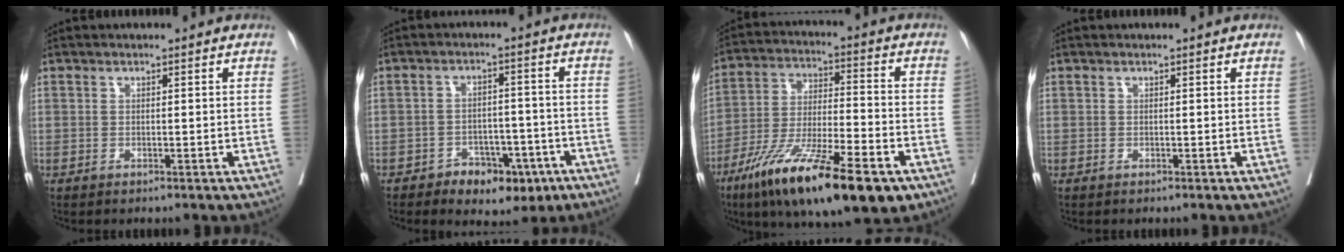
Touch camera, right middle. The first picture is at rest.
{"total": 7.5, "force": [-4.3, 4.5, 4.2], "torque": [-0.051, 0.015, -0.057]}
{"total": 21.2, "force": [-12.4, 4.1, 16.7], "torque": [-0.268, -0.039, -0.209]}
{"total": 0.0}